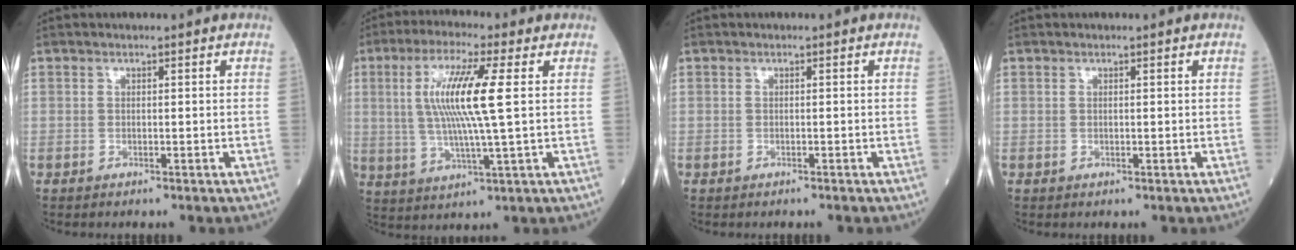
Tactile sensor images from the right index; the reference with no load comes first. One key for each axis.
{"total": 11.4, "fx": 2.3, "fy": -0.2, "fz": 11.1, "tx": -0.233, "ty": 0.003, "tz": 0.042}
{"total": 0.9, "fx": -0.7, "fy": 0.1, "fz": 0.5, "tx": -0.013, "ty": -0.001, "tz": -0.007}
{"total": 0.0}